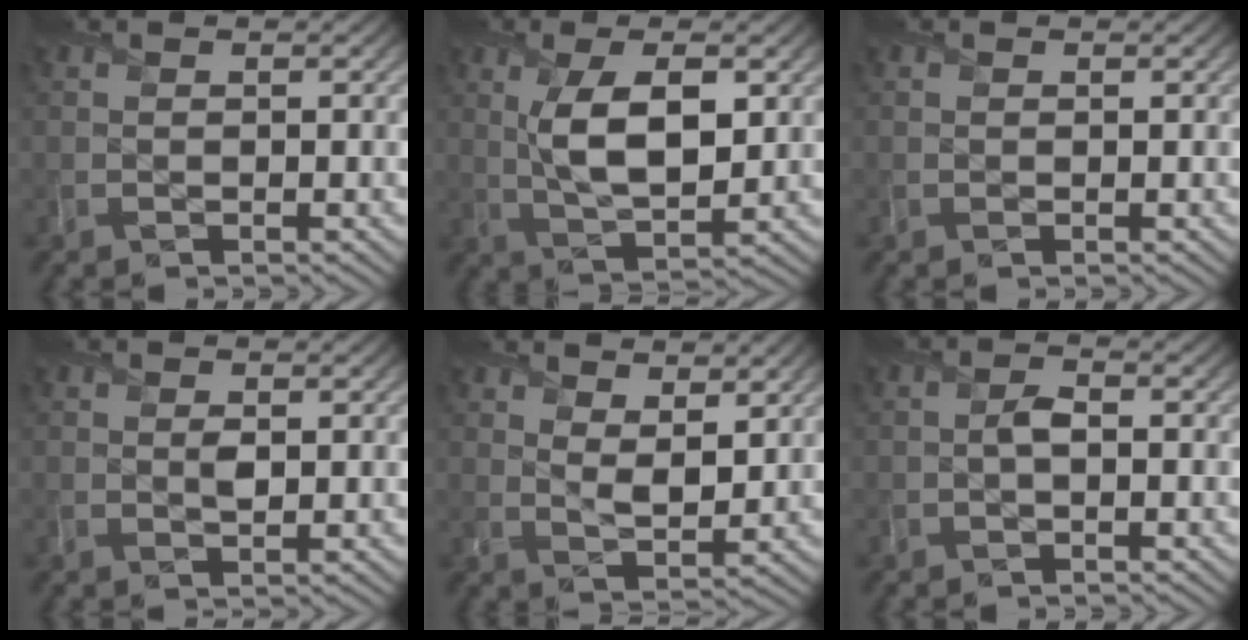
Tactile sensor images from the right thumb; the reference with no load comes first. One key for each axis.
{"total": 8.1, "fx": 1.6, "fy": 3.5, "fz": 7.1, "tx": -0.147, "ty": -0.001, "tz": 0.031}
{"total": 0.6, "fx": 0.3, "fy": 0.5, "fz": 0.3, "tx": -0.007, "ty": 0.001, "tz": 0.003}
{"total": 1.0, "fx": 0.2, "fy": 0.5, "fz": 0.8, "tx": -0.016, "ty": -0.006, "tz": 0.004}
{"total": 5.3, "fx": 3.5, "fy": 2.3, "fz": 3.3, "tx": -0.069, "ty": -0.007, "tz": 0.060}
{"total": 1.2, "fx": -0.5, "fy": 0.5, "fz": 1.0, "tx": -0.022, "ty": 0.003, "tz": -0.012}